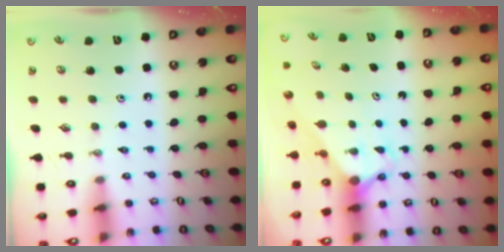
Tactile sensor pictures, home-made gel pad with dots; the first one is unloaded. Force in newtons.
{"total": 2.9, "press": 2.9, "slide": 0.0}